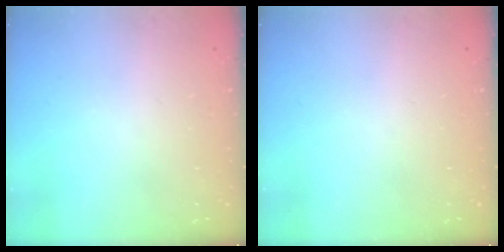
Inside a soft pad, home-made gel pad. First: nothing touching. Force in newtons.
{"total": 0.0}